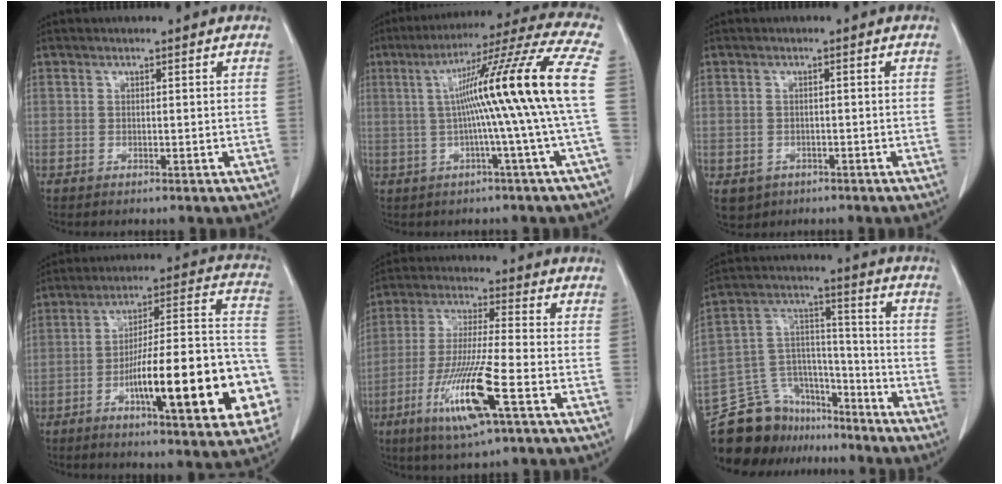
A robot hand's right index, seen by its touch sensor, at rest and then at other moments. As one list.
[{"total": 17.1, "force": [0.5, -2.6, 16.9], "torque": [-0.244, 0.021, -0.003]}, {"total": 4.0, "force": [-2.0, 3.4, 0.7], "torque": [-0.008, 0.002, -0.026]}, {"total": 23.4, "force": [-7.7, 3.7, 21.7], "torque": [-0.256, 0.020, -0.106]}, {"total": 13.4, "force": [-5.6, 0.5, 12.2], "torque": [-0.248, -0.026, -0.103]}, {"total": 16.6, "force": [-14.5, 7.4, 3.2], "torque": [-0.066, 0.057, -0.242]}]